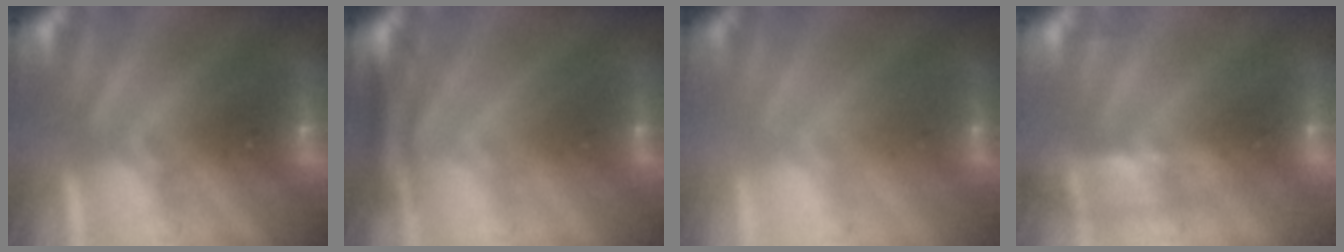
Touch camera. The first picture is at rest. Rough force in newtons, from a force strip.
{"total": 4.4}
{"total": 2.1}
{"total": 2.3}